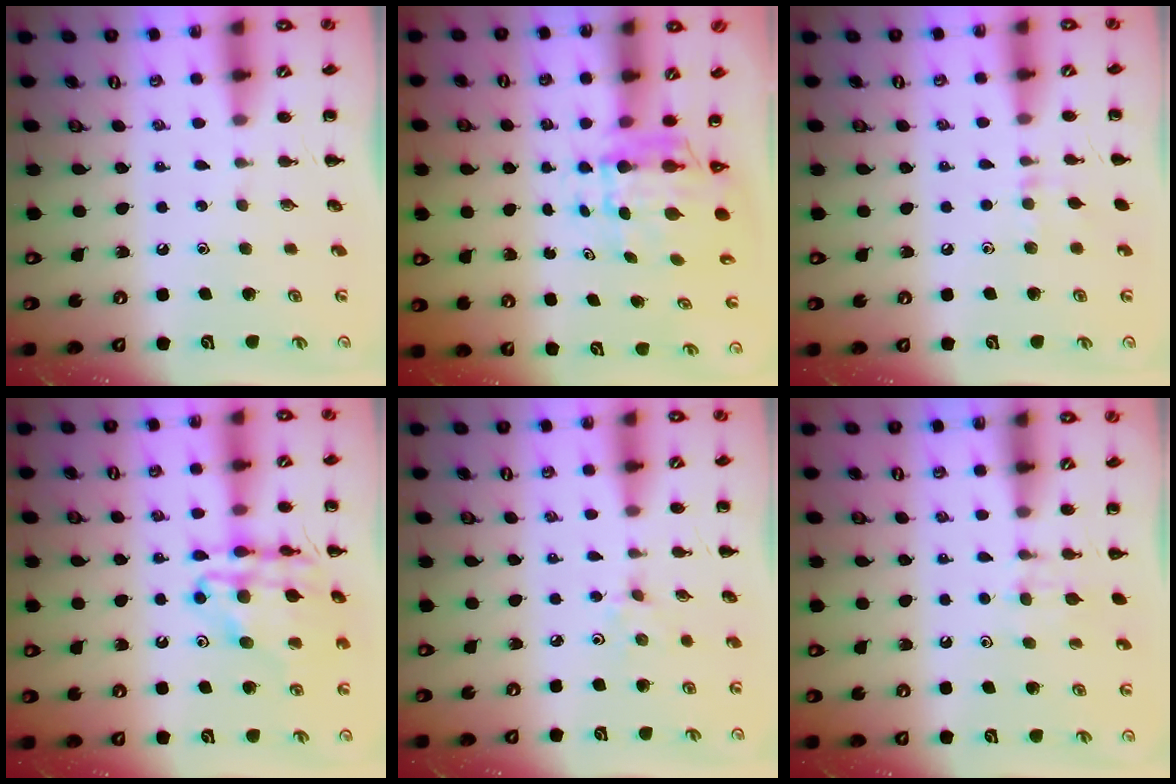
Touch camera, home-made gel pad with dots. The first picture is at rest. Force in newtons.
{"total": 5.7, "press": 5.4, "slide": 1.9}
{"total": 5.4, "press": 5.1, "slide": 1.9}
{"total": 16.8, "press": 16.7, "slide": 2.0}
{"total": 2.4, "press": 2.2, "slide": 0.8}
{"total": 5.7, "press": 5.4, "slide": 2.0}